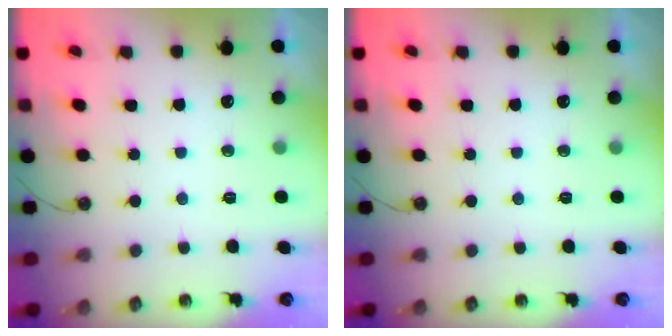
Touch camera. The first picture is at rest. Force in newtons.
{"total": 0.0}